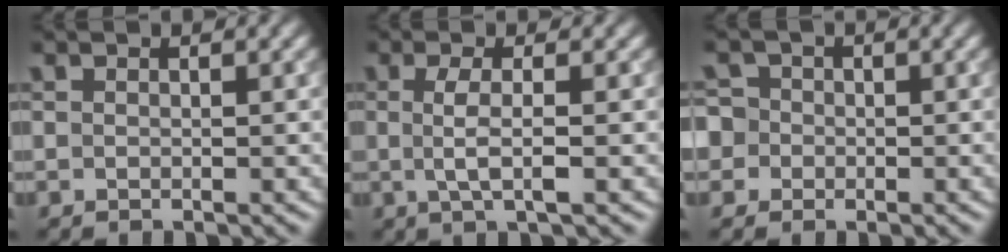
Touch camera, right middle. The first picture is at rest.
{"total": 2.8, "force": [-0.1, 0.7, 2.7], "torque": [-0.053, -0.003, -0.003]}
{"total": 4.4, "force": [-0.7, 4.2, 1.2], "torque": [-0.010, 0.025, -0.045]}